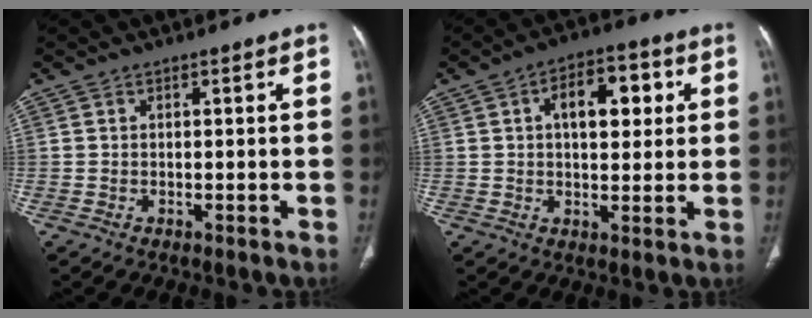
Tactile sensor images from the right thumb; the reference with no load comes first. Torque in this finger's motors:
{"motor_torque": [1.29, 1.60, 0.57, -0.37, 0.00]}